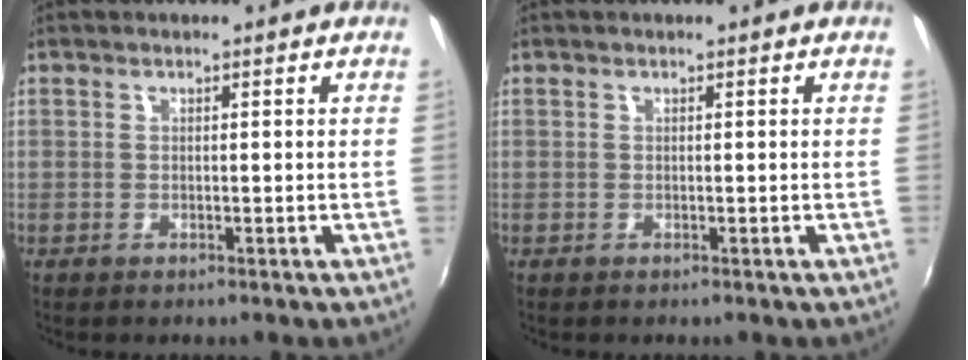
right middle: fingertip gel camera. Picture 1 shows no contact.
{"total": 0.0}